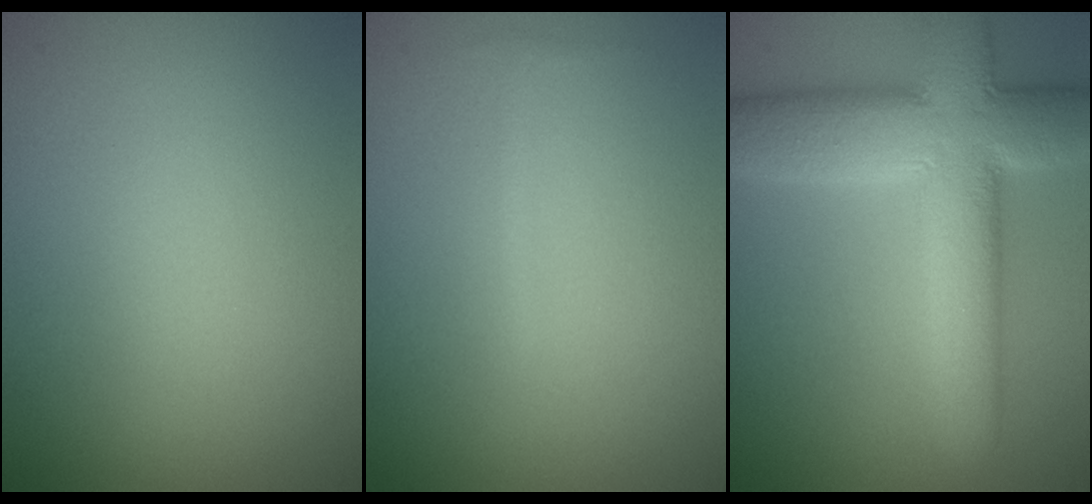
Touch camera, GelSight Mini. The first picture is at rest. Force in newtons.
{"total": 0.7, "press": 0.7, "slide": 0.0}
{"total": 10.9, "press": 10.9, "slide": 0.7}